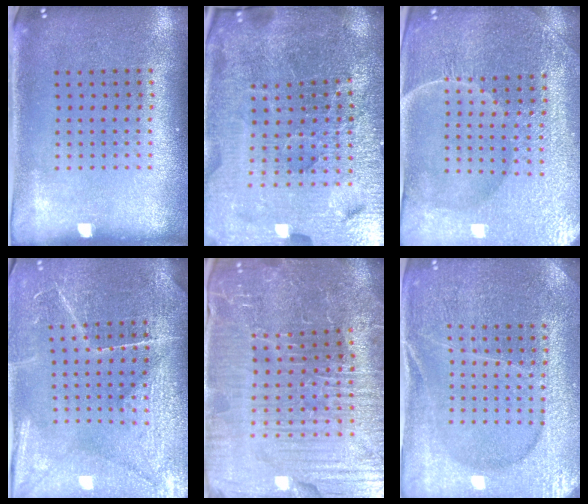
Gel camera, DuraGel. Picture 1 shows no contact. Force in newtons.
{"total": 5.8, "press": 5.3, "slide": 2.4}
{"total": 5.1, "press": 4.9, "slide": 1.5}
{"total": 3.8, "press": 3.7, "slide": 1.2}
{"total": 5.9, "press": 5.5, "slide": 1.9}
{"total": 4.0, "press": 3.9, "slide": 1.1}